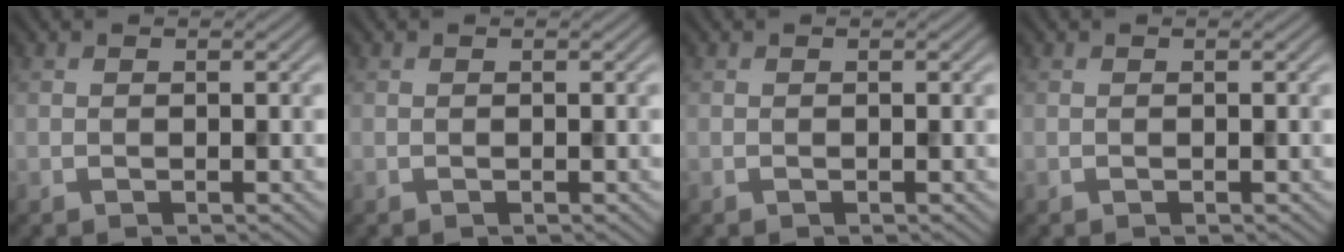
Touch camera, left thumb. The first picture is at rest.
{"total": 0.0}
{"total": 0.0}
{"total": 0.0}